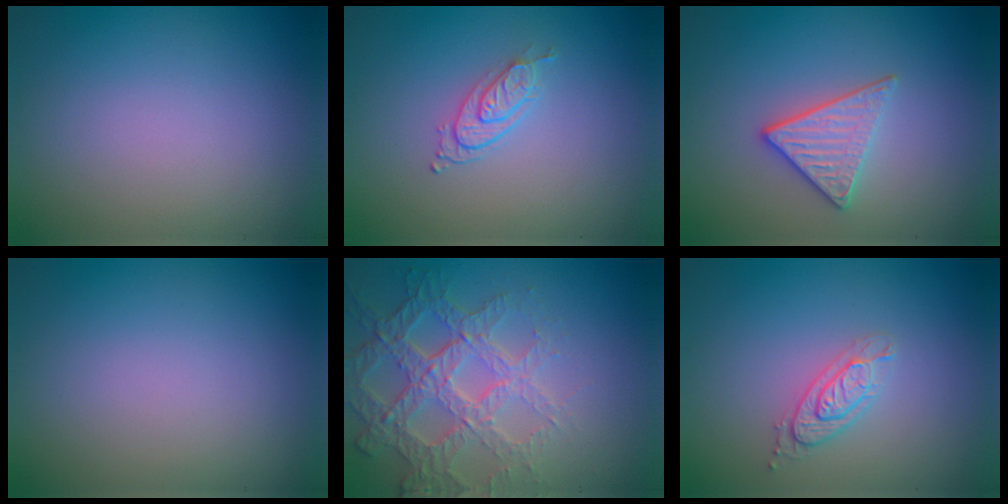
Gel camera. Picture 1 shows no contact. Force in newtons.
{"total": 2.0, "press": 1.4, "slide": 1.4}
{"total": 2.9, "press": 2.7, "slide": 1.1}
{"total": 0.0}
{"total": 5.5, "press": 4.7, "slide": 2.8}
{"total": 2.1, "press": 2.1, "slide": 0.4}